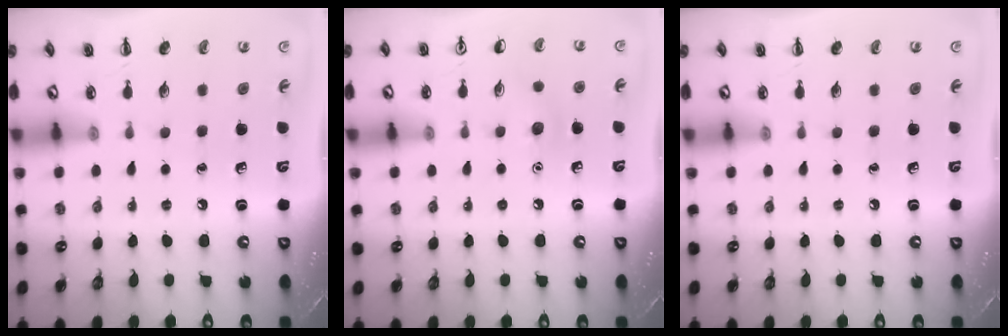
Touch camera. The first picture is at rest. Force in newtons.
{"total": 5.8, "press": 5.5, "slide": 1.7}
{"total": 0.0}